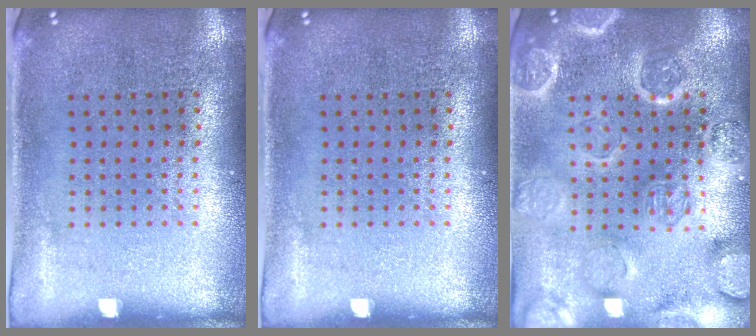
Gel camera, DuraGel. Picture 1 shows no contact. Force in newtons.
{"total": 0.0}
{"total": 3.5, "press": 3.4, "slide": 0.8}